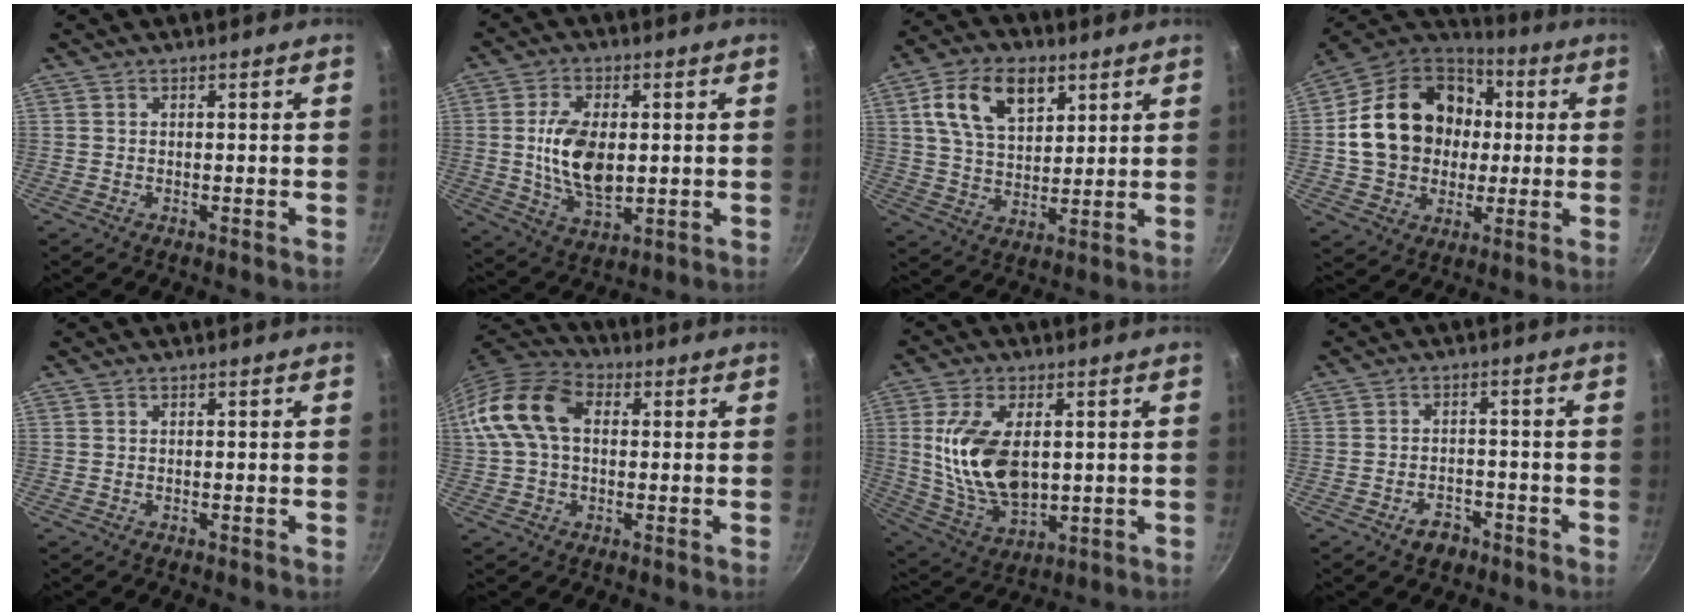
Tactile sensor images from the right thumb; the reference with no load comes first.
{"total": 11.8, "force": [0.5, 6.6, 9.8], "torque": [-0.172, -0.007, 0.013]}
{"total": 13.5, "force": [5.8, 8.3, 9.0], "torque": [-0.131, -0.012, 0.099]}
{"total": 21.8, "force": [1.6, 17.7, 12.6], "torque": [-0.203, 0.035, 0.031]}
{"total": 0.0}
{"total": 12.9, "force": [2.1, 8.6, 9.4], "torque": [-0.164, 0.027, 0.020]}
{"total": 15.8, "force": [1.9, 8.9, 12.9], "torque": [-0.233, -0.018, 0.047]}
{"total": 4.1, "force": [-2.7, 2.6, 1.7], "torque": [-0.011, 0.025, -0.034]}